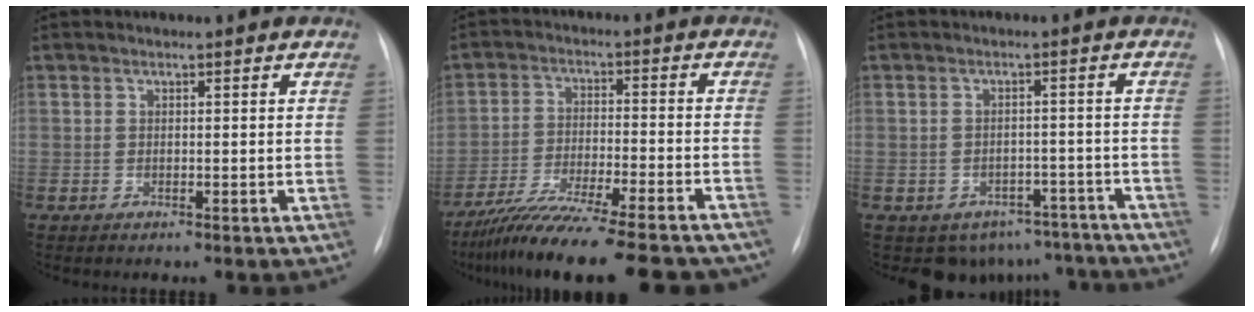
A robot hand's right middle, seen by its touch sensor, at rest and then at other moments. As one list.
[{"total": 22.3, "force": [-19.3, 2.7, 10.7], "torque": [-0.143, -0.025, -0.286]}, {"total": 9.8, "force": [-7.8, 5.9, 0.9], "torque": [0.008, 0.024, -0.085]}]